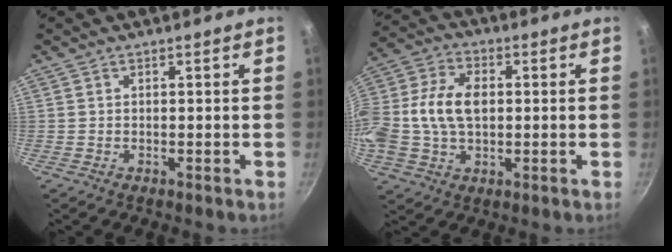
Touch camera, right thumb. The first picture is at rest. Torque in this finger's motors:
{"motor_torque": [2.53, 2.48, 1.51, -1.09, 0.27]}